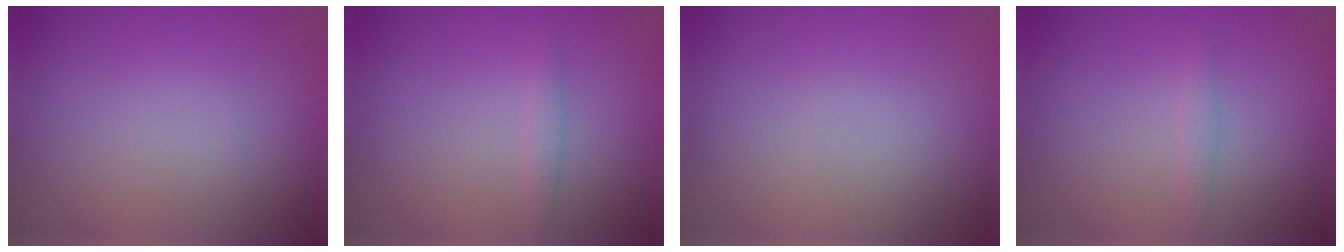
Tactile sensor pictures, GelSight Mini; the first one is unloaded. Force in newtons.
{"total": 1.0, "press": 1.0, "slide": 0.0}
{"total": 0.0}
{"total": 0.9, "press": 0.9, "slide": 0.1}